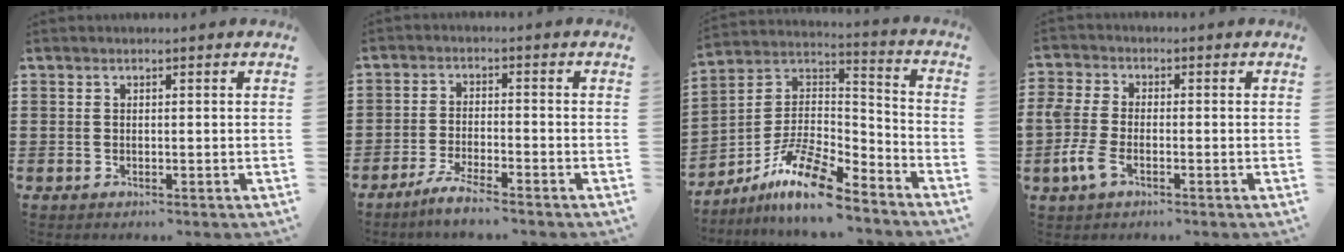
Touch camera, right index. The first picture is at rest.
{"total": 3.8, "force": [-3.5, -0.1, 1.7], "torque": [-0.044, -0.004, -0.070]}
{"total": 11.4, "force": [-8.6, 2.7, 6.9], "torque": [-0.141, 0.017, -0.174]}
{"total": 5.3, "force": [-2.2, 2.8, 4.0], "torque": [-0.111, -0.004, -0.051]}